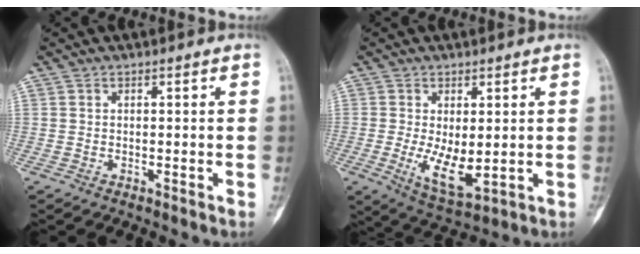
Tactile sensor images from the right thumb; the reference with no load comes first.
{"total": 8.2, "force": [-0.5, 3.9, 7.2], "torque": [-0.115, -0.021, 0.005]}